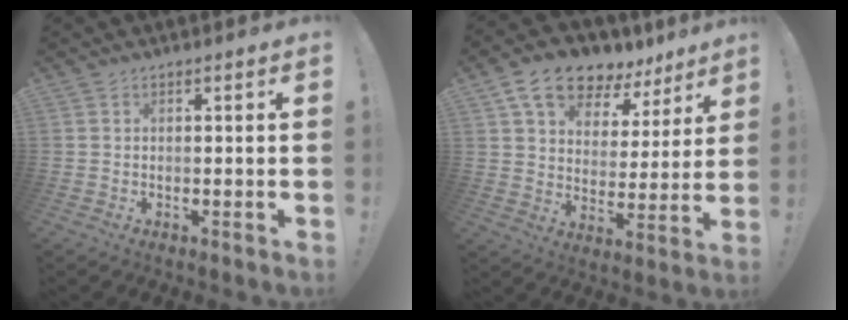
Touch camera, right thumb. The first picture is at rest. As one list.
[{"total": 13.2, "force": [10.1, 6.5, 5.3], "torque": [-0.098, -0.074, 0.183]}]